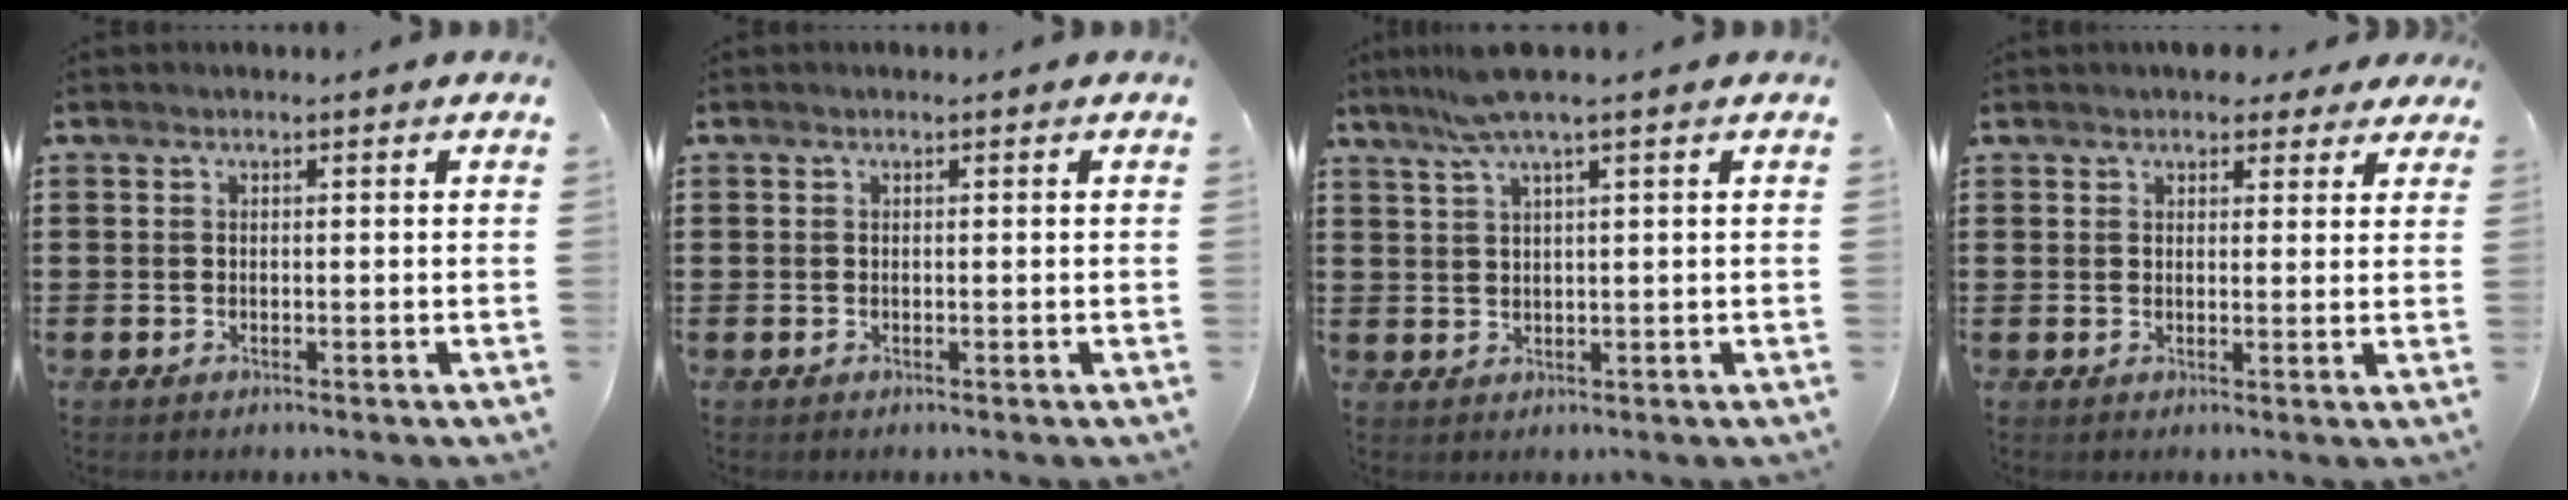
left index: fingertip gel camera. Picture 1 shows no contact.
{"total": 0.0}
{"total": 4.7, "force": [3.0, -0.2, 3.6], "torque": [-0.079, 0.004, 0.054]}
{"total": 3.4, "force": [2.9, 1.4, 0.9], "torque": [-0.011, -0.004, 0.051]}